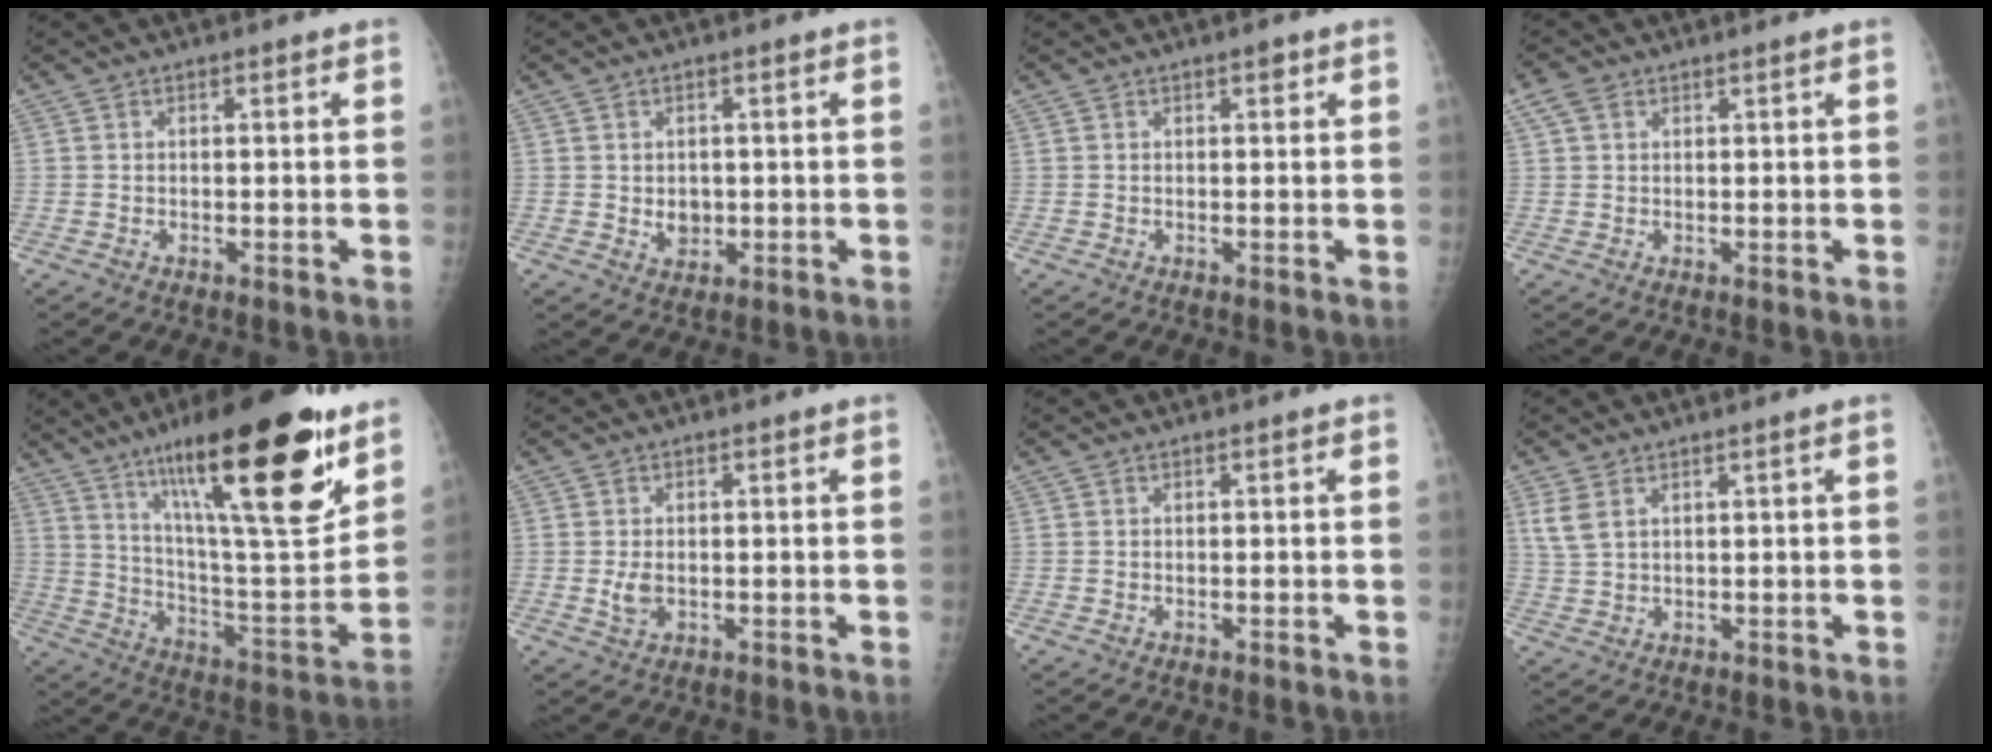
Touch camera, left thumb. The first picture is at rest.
{"total": 3.2, "force": [0.0, 2.6, 1.8], "torque": [-0.016, -0.002, 0.009]}
{"total": 0.8, "force": [0.5, 0.3, 0.6], "torque": [-0.005, 0.000, 0.007]}
{"total": 2.7, "force": [1.4, 1.5, 1.7], "torque": [-0.042, 0.010, 0.034]}
{"total": 29.9, "force": [17.4, 6.7, 23.3], "torque": [-0.348, -0.067, 0.290]}
{"total": 2.7, "force": [-0.2, 1.8, 2.1], "torque": [-0.039, -0.005, 0.002]}
{"total": 0.0}
{"total": 3.6, "force": [1.9, 1.3, 2.7], "torque": [-0.068, 0.000, 0.049]}